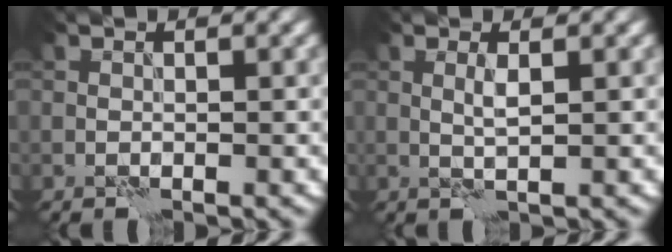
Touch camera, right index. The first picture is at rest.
{"total": 1.3, "force": [0.3, 0.0, 1.2], "torque": [-0.026, 0.003, 0.004]}